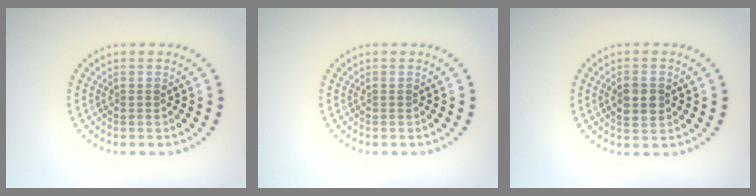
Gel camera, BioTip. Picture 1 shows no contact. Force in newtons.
{"total": 0.0}
{"total": 2.4, "press": 2.4, "slide": 0.1}